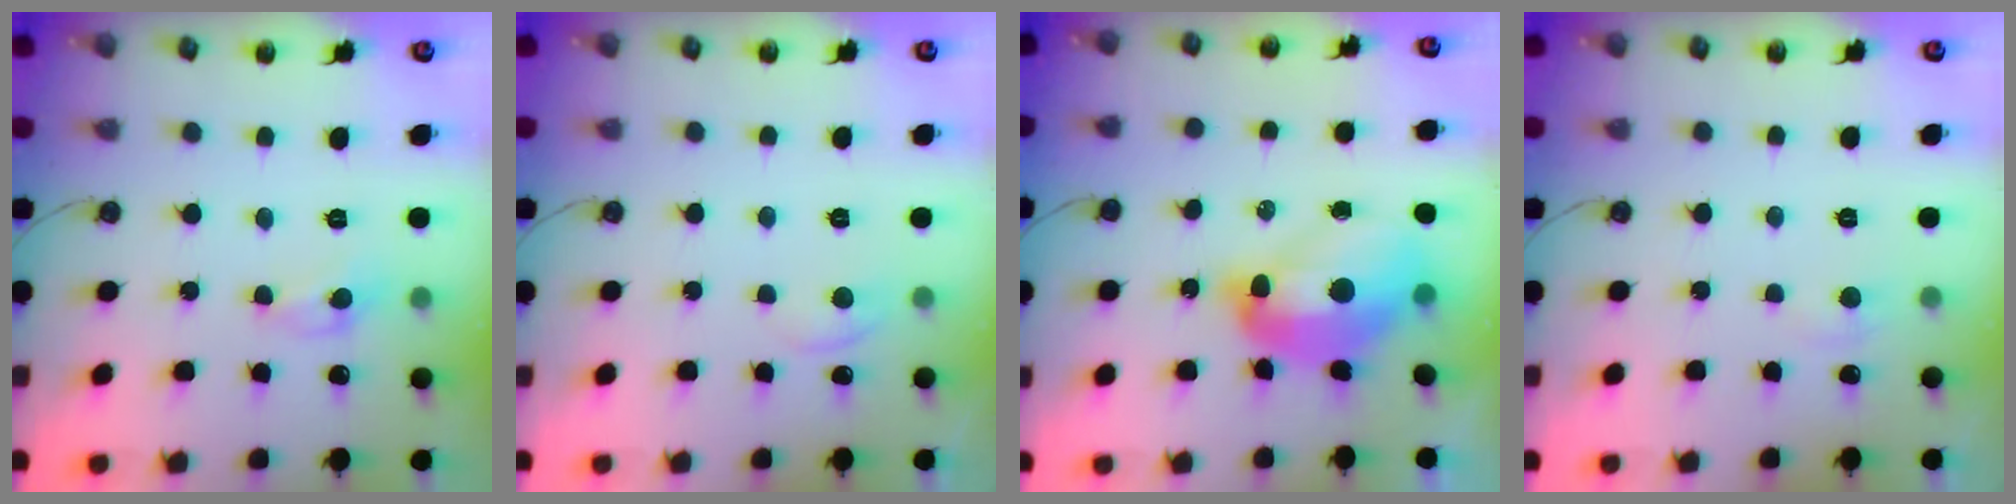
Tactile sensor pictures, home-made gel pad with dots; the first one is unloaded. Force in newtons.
{"total": 0.6, "press": 0.3, "slide": 0.5}
{"total": 10.4, "press": 10.3, "slide": 1.3}
{"total": 2.4, "press": 2.4, "slide": 0.4}